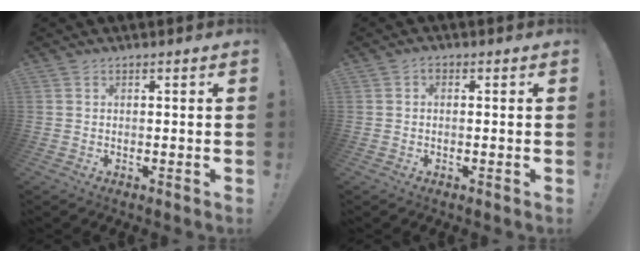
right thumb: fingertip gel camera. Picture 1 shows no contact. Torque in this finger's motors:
{"motor_torque": [-0.10, 0.13, 0.14, -0.03, -0.02]}